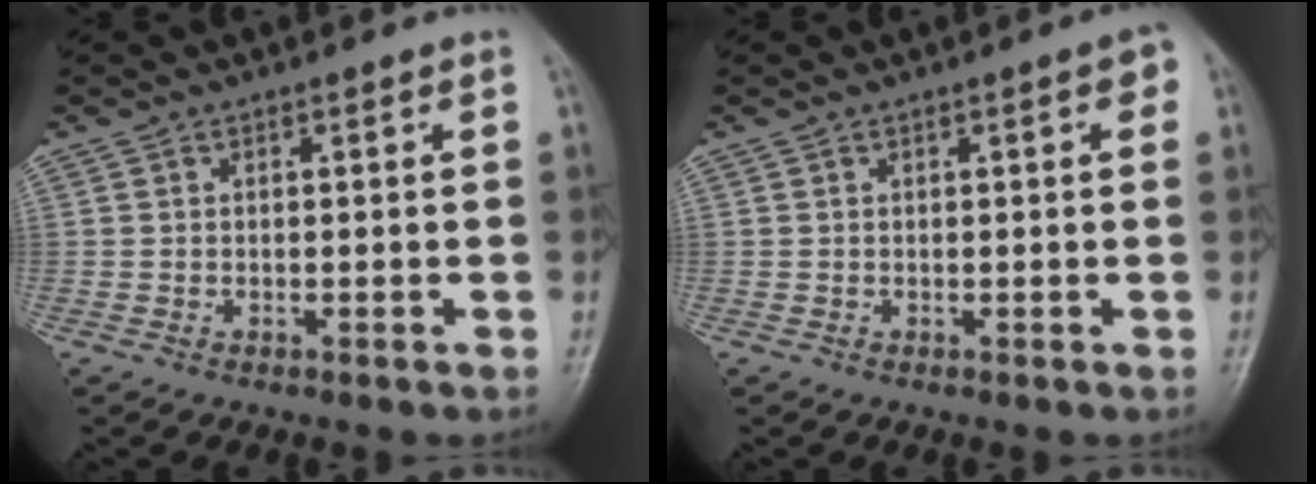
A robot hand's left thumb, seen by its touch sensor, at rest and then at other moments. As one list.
[{"total": 2.3, "force": [0.8, 0.7, 2.0], "torque": [-0.020, 0.003, 0.006]}]